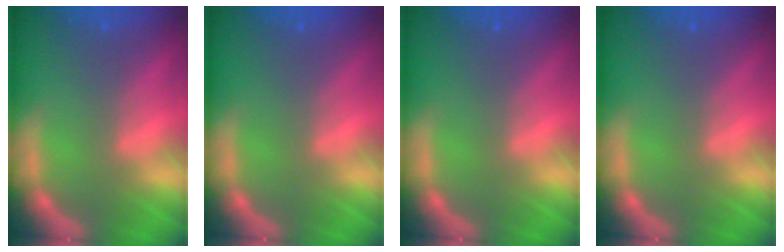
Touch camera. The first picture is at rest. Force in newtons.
{"total": 0.0}
{"total": 0.0}
{"total": 0.0}